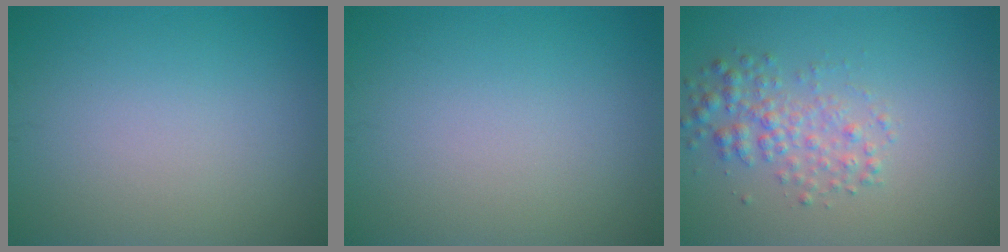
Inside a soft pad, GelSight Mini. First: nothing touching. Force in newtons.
{"total": 0.0}
{"total": 2.7, "press": 2.7, "slide": 0.0}